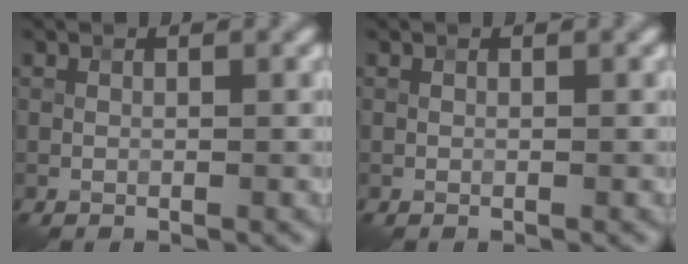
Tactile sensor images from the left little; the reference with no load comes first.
{"total": 0.0}